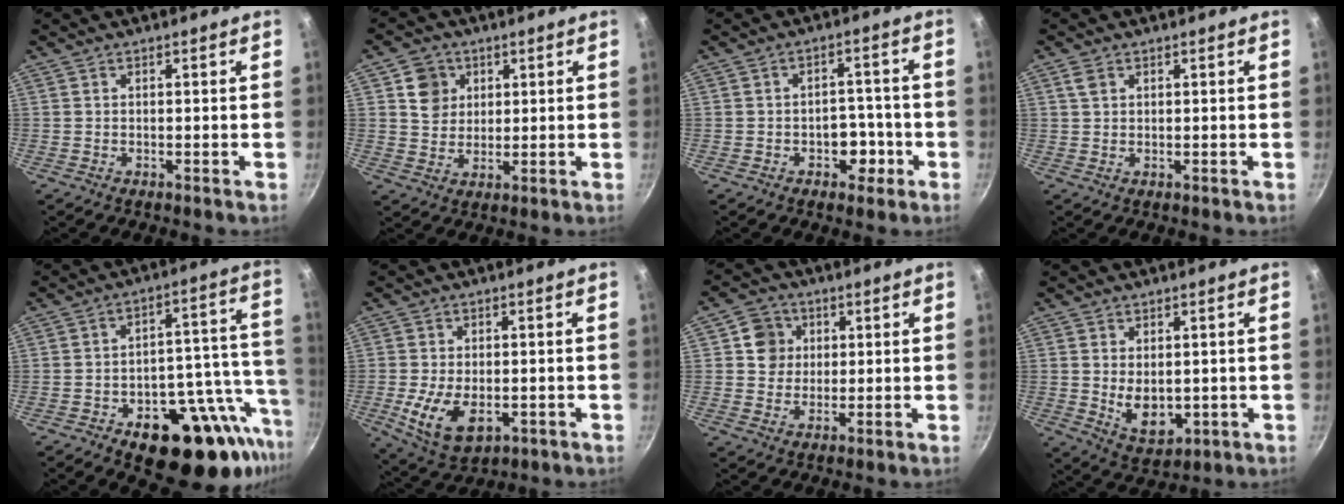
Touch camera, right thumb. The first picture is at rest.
{"total": 6.5, "force": [2.3, 5.7, 2.1], "torque": [0.000, -0.003, 0.040]}
{"total": 5.8, "force": [-2.2, 4.2, 3.2], "torque": [-0.005, 0.021, -0.027]}
{"total": 2.1, "force": [1.0, 1.4, 1.2], "torque": [-0.020, -0.002, 0.020]}
{"total": 22.7, "force": [-10.0, 12.1, 16.4], "torque": [-0.164, 0.038, -0.136]}
{"total": 10.3, "force": [-2.3, 6.3, 7.9], "torque": [-0.140, -0.011, -0.026]}
{"total": 5.7, "force": [1.5, 5.2, 1.6], "torque": [0.011, -0.001, 0.020]}
{"total": 7.4, "force": [0.1, 4.9, 5.6], "torque": [-0.080, -0.018, 0.020]}